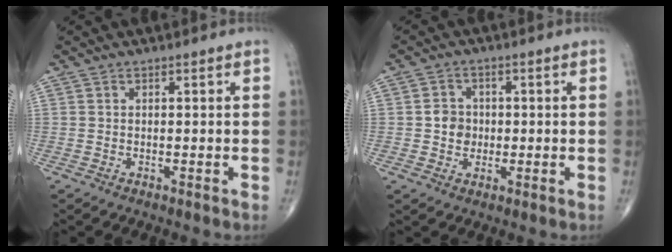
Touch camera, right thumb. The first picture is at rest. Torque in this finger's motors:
{"motor_torque": [0.58, 0.49, 0.13, 0.00, 0.08]}